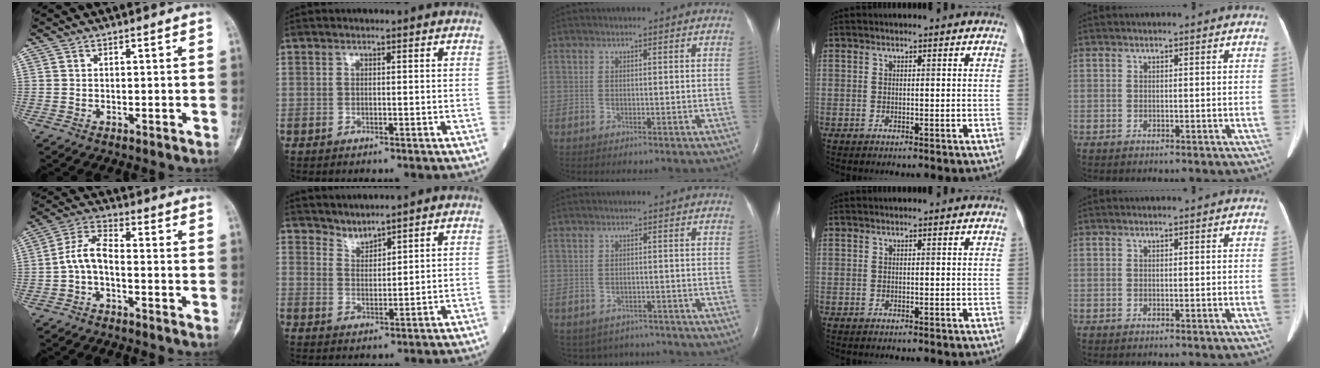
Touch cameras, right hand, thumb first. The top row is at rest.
{"thumb": {"total": 6.0, "force": [-1.8, 2.8, 5.1], "torque": [-0.105, 0.029, -0.046]}, "index": {"total": 2.6, "force": [2.6, 0.2, -0.2], "torque": [0.005, 0.001, 0.053]}, "middle": {"total": 6.0, "force": [-5.0, 3.3, 0.4], "torque": [-0.001, 0.008, -0.060]}}